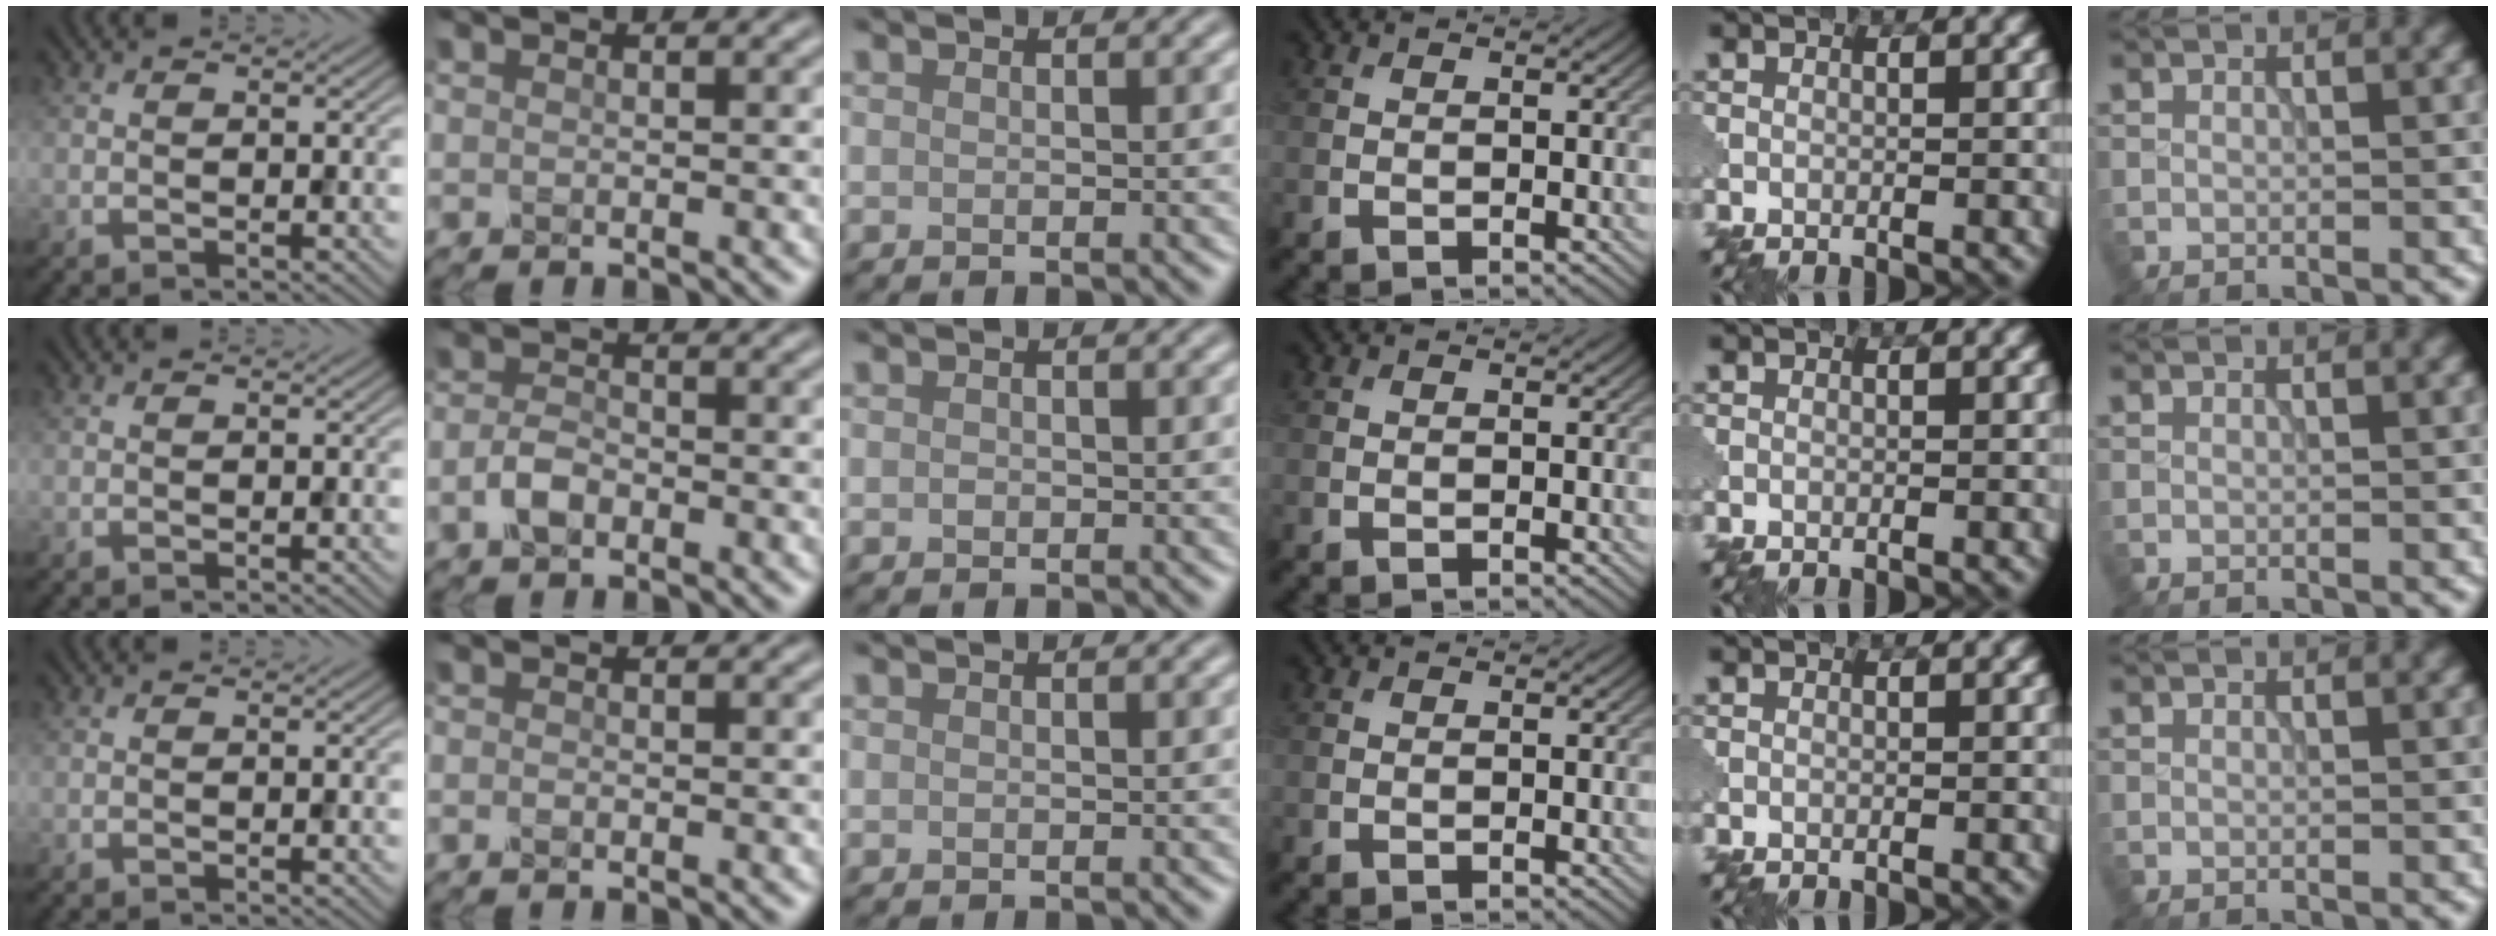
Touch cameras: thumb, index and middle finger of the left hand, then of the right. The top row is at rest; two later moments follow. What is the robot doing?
{"motion": "close", "object": "eyeshadow palette"}